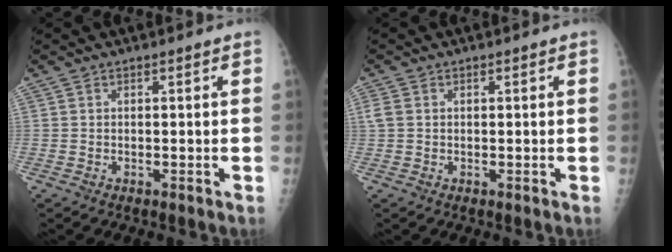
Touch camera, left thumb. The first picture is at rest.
{"total": 1.7, "force": [0.3, 1.4, 0.9], "torque": [-0.027, 0.005, 0.007]}